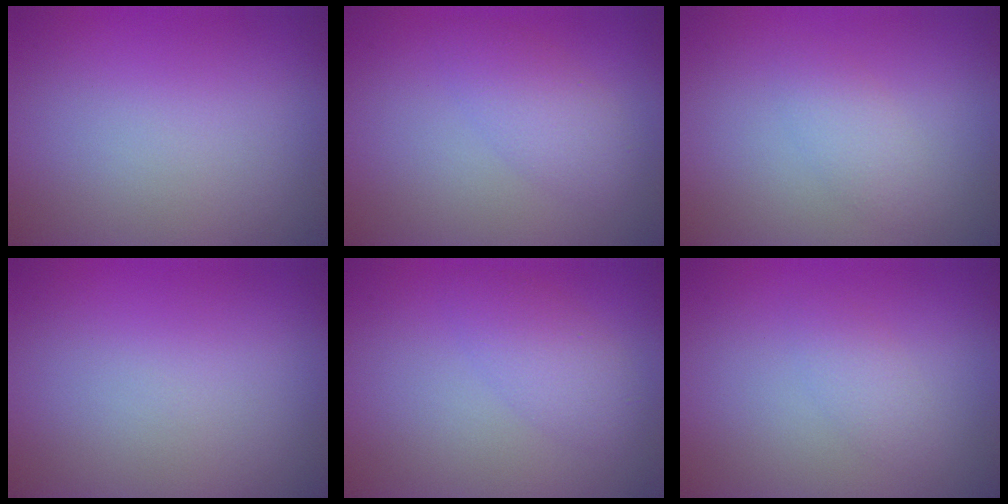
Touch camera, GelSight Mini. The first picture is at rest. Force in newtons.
{"total": 2.8, "press": 2.8, "slide": 0.2}
{"total": 1.9, "press": 1.9, "slide": 0.1}
{"total": 0.0}
{"total": 2.8, "press": 2.8, "slide": 0.1}
{"total": 1.5, "press": 1.5, "slide": 0.0}